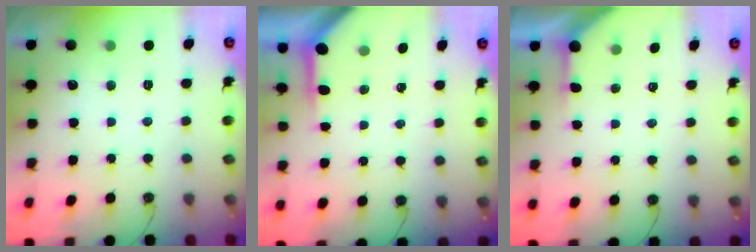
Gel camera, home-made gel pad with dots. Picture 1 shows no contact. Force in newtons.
{"total": 3.9, "press": 3.8, "slide": 0.4}
{"total": 2.6, "press": 2.6, "slide": 0.4}